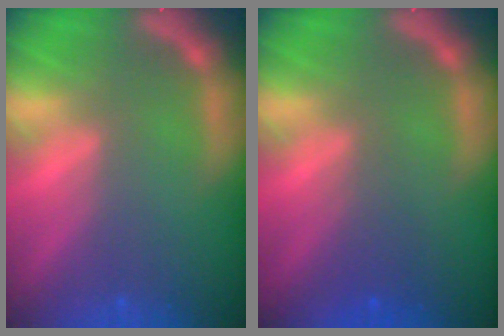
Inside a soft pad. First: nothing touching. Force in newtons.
{"total": 2.0}